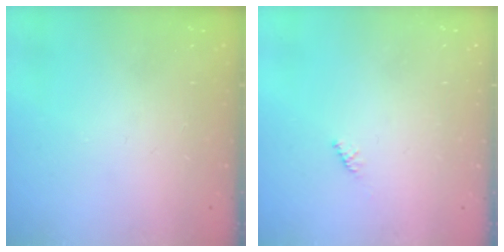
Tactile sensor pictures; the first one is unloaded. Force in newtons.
{"total": 1.6, "press": 1.5, "slide": 0.4}